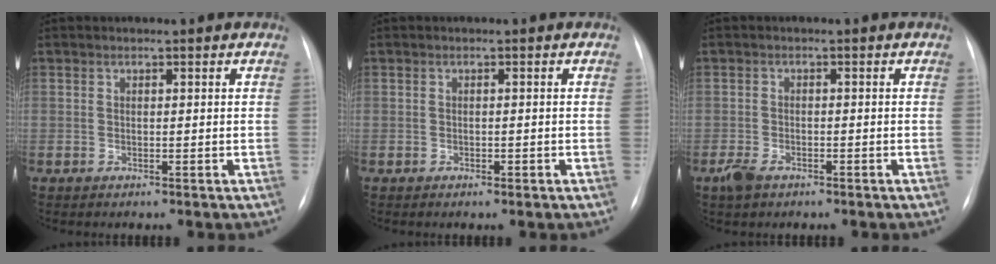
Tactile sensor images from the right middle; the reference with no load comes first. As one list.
[{"total": 0.7, "force": [-0.4, 0.2, 0.5], "torque": [-0.012, -0.002, -0.003]}, {"total": 2.8, "force": [-1.9, 1.4, 1.6], "torque": [-0.039, -0.003, -0.029]}]